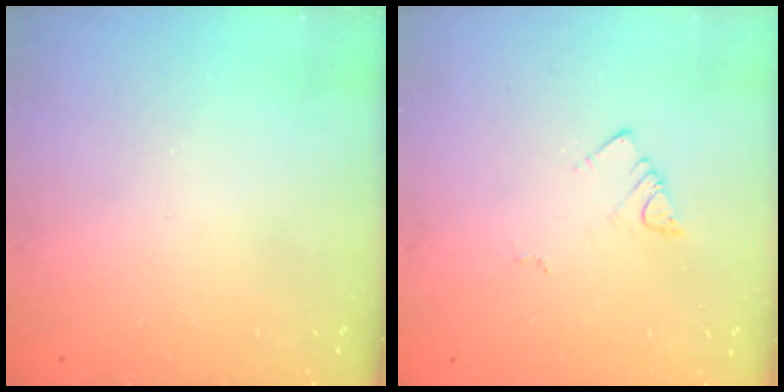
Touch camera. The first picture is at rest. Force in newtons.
{"total": 3.1, "press": 3.1, "slide": 0.5}